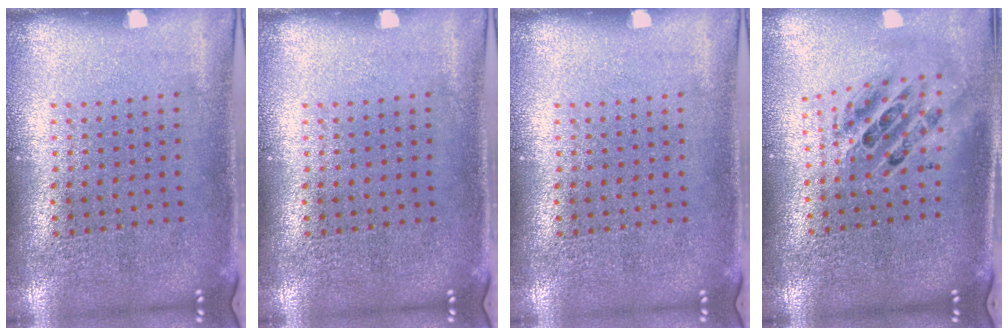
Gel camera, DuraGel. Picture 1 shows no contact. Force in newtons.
{"total": 0.0}
{"total": 0.0}
{"total": 2.0, "press": 1.6, "slide": 1.3}